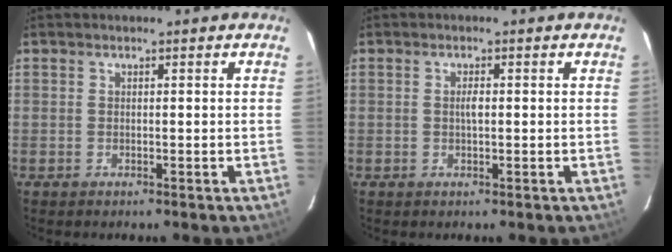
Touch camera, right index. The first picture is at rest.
{"total": 1.4, "force": [0.0, 0.5, 1.3], "torque": [-0.025, 0.002, -0.001]}